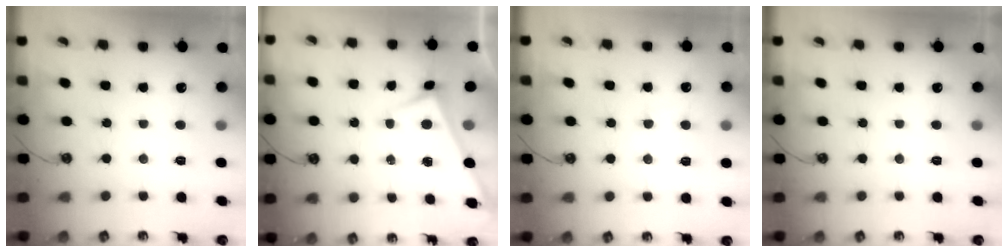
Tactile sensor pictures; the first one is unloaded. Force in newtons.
{"total": 3.1, "press": 3.1, "slide": 0.3}
{"total": 1.1, "press": 1.0, "slide": 0.5}
{"total": 0.0}